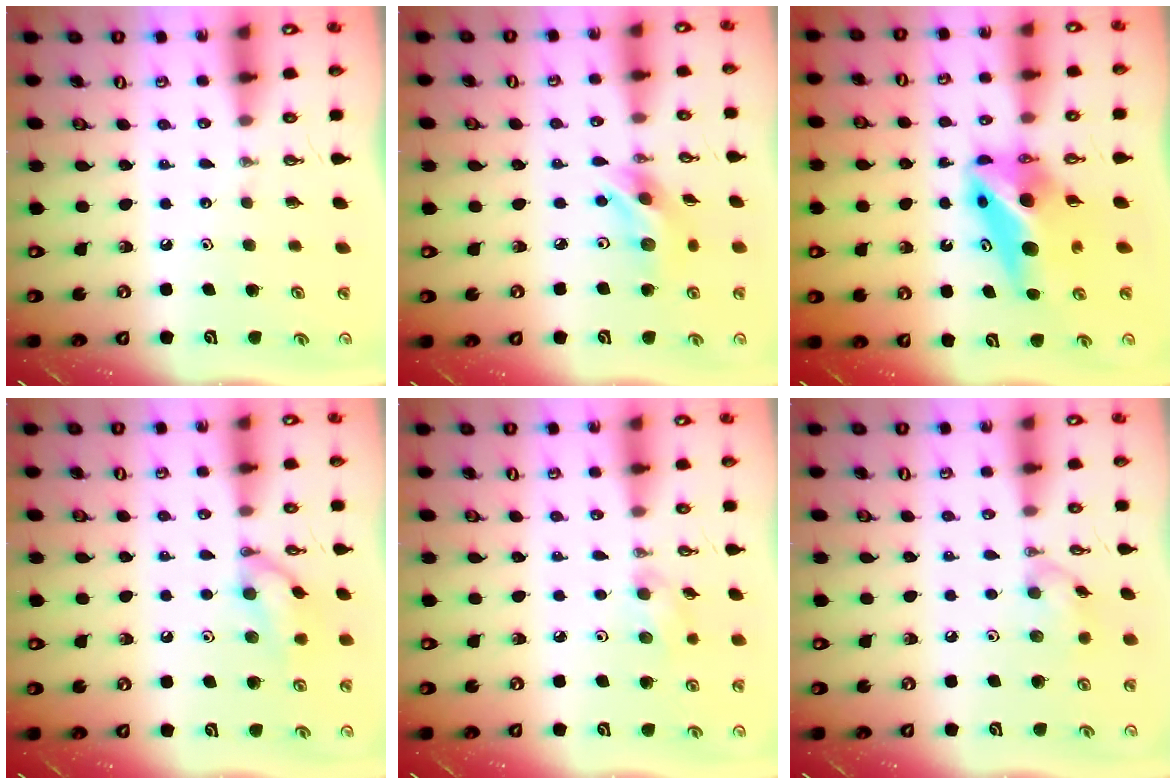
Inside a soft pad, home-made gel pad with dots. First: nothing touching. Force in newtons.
{"total": 11.0, "press": 11.0, "slide": 0.6}
{"total": 10.2, "press": 10.2, "slide": 0.8}
{"total": 10.7, "press": 10.7, "slide": 0.3}
{"total": 5.9, "press": 5.1, "slide": 3.0}
{"total": 7.8, "press": 7.8, "slide": 0.8}